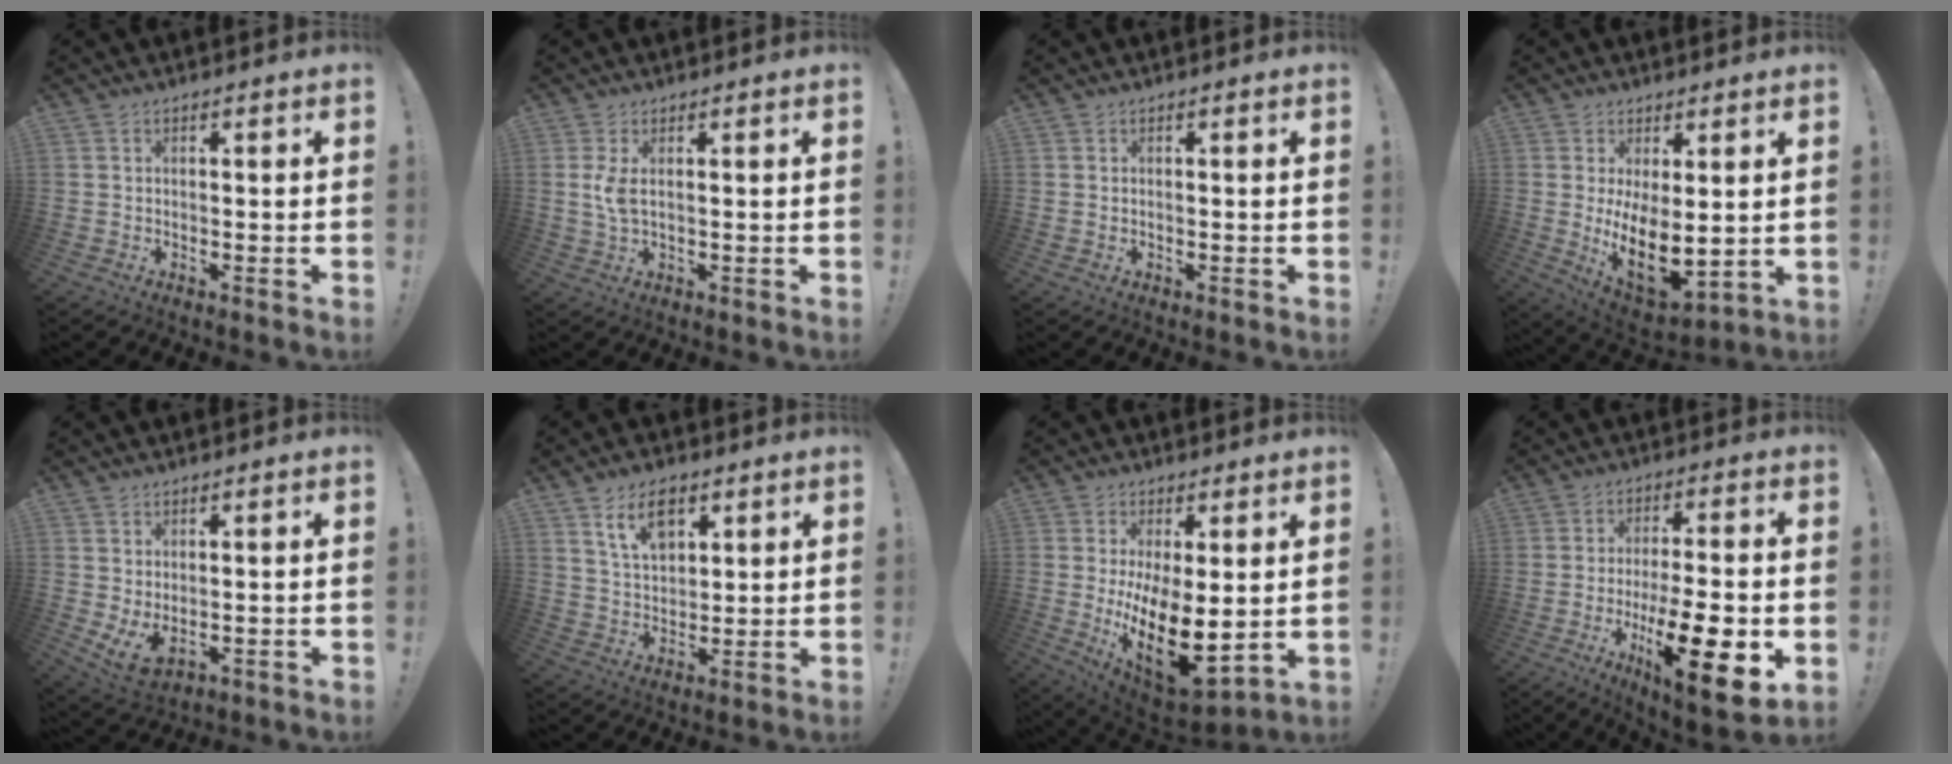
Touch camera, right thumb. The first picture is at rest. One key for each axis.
{"total": 4.2, "fx": 0.7, "fy": 1.5, "fz": 3.9, "tx": -0.076, "ty": -0.001, "tz": 0.010}
{"total": 0.0}
{"total": 12.3, "fx": 0.7, "fy": 6.0, "fz": 10.7, "tx": -0.173, "ty": -0.042, "tz": 0.025}
{"total": 4.8, "fx": 1.7, "fy": 2.3, "fz": 3.8, "tx": -0.056, "ty": -0.017, "tz": 0.037}
{"total": 10.2, "fx": 5.8, "fy": 5.9, "fz": 6.0, "tx": -0.104, "ty": -0.013, "tz": 0.108}
{"total": 17.1, "fx": -0.6, "fy": 8.0, "fz": 15.1, "tx": -0.238, "ty": -0.029, "tz": 0.010}
{"total": 17.9, "fx": -5.3, "fy": 4.6, "fz": 16.5, "tx": -0.257, "ty": 0.009, "tz": -0.076}